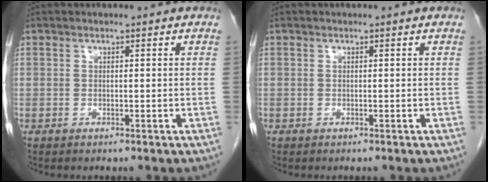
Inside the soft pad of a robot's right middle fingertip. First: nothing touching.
{"total": 0.0}